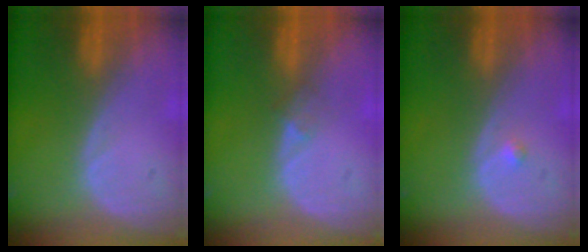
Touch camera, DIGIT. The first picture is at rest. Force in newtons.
{"total": 1.5, "press": 1.2, "slide": 1.0}
{"total": 0.7, "press": 0.7, "slide": 0.1}